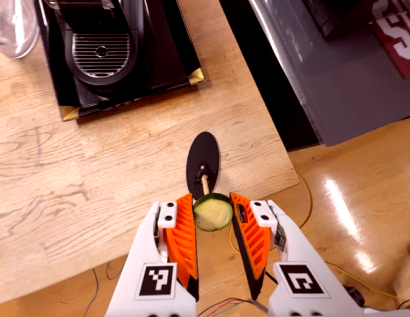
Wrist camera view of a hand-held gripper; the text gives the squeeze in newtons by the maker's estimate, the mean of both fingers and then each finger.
{"total": 7.0, "left": 7.1, "right": 7.0}